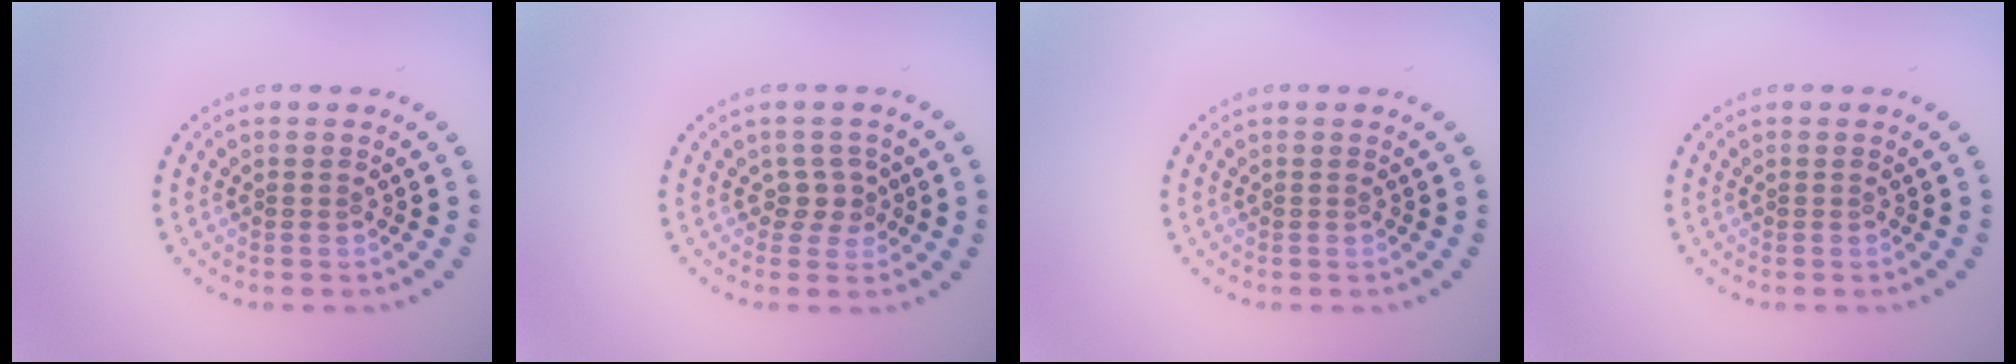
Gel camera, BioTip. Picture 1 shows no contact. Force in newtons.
{"total": 1.7, "press": 1.3, "slide": 1.1}
{"total": 0.0}
{"total": 0.0}